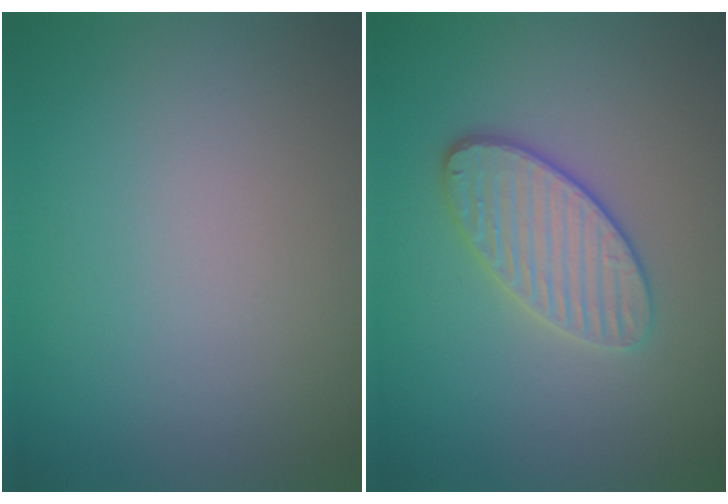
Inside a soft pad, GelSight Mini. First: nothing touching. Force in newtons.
{"total": 3.8, "press": 3.4, "slide": 1.7}